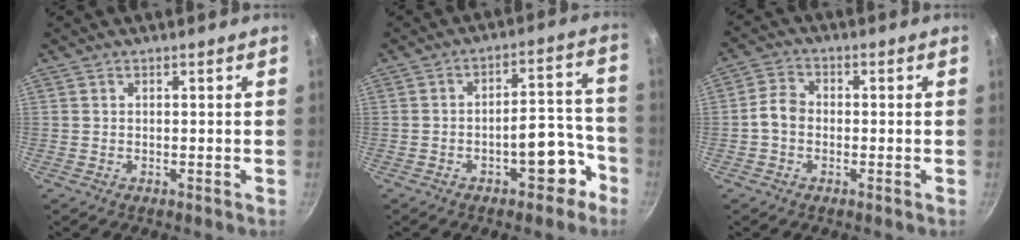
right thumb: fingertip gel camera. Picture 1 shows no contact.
{"total": 9.8, "force": [-5.0, 4.7, 7.0], "torque": [-0.048, 0.068, -0.056]}
{"total": 4.3, "force": [-0.9, 3.3, 2.5], "torque": [-0.042, 0.019, -0.029]}